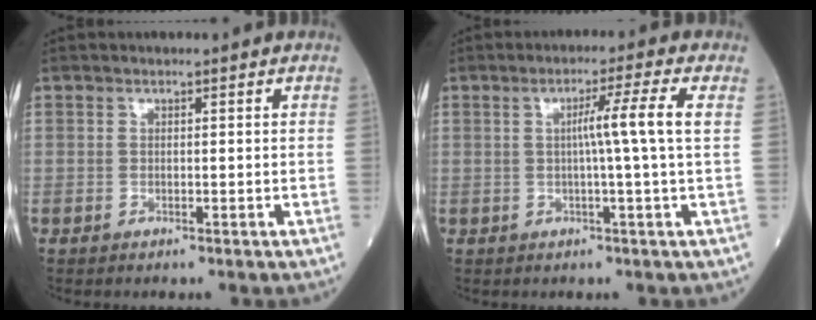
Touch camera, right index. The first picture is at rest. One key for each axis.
{"total": 5.5, "fx": 0.6, "fy": -1.7, "fz": 5.2, "tx": -0.086, "ty": 0.008, "tz": 0.010}